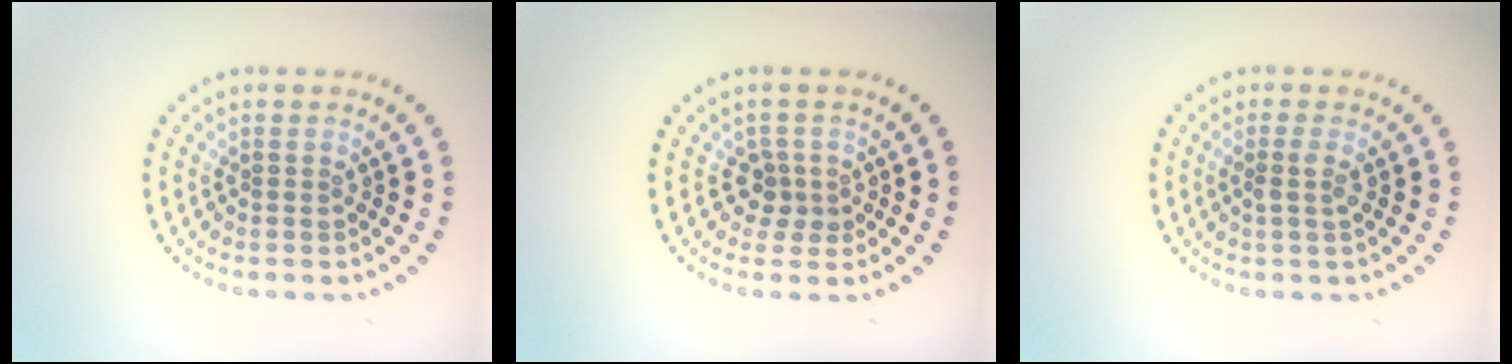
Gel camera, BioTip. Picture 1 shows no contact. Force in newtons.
{"total": 2.0, "press": 1.6, "slide": 1.2}
{"total": 1.3, "press": 1.2, "slide": 0.6}